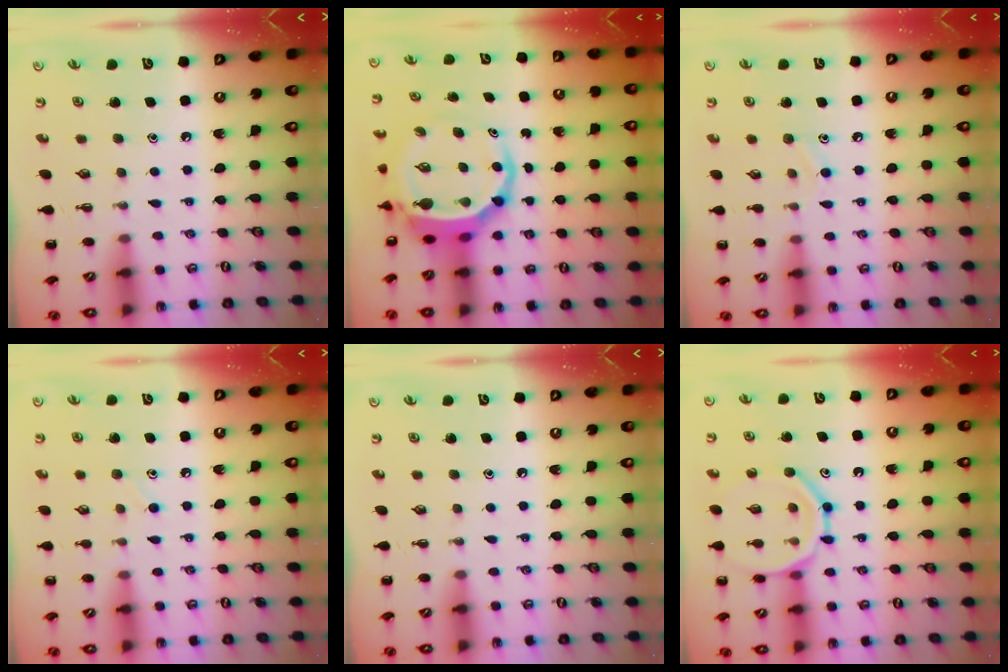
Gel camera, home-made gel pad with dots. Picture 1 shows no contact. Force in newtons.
{"total": 7.2, "press": 6.9, "slide": 2.2}
{"total": 7.2, "press": 6.8, "slide": 2.3}
{"total": 7.0, "press": 6.6, "slide": 2.1}
{"total": 0.0}
{"total": 14.4, "press": 14.3, "slide": 1.5}